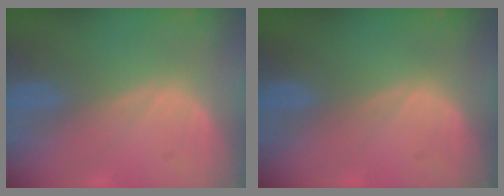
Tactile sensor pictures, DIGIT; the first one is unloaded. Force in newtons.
{"total": 0.0}